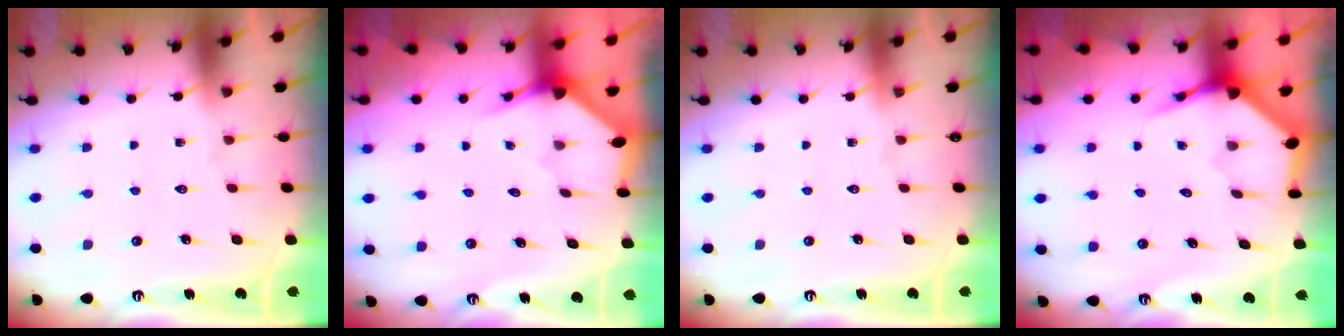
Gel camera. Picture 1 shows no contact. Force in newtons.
{"total": 3.2, "press": 3.2, "slide": 0.3}
{"total": 0.0}
{"total": 4.0, "press": 3.9, "slide": 0.5}